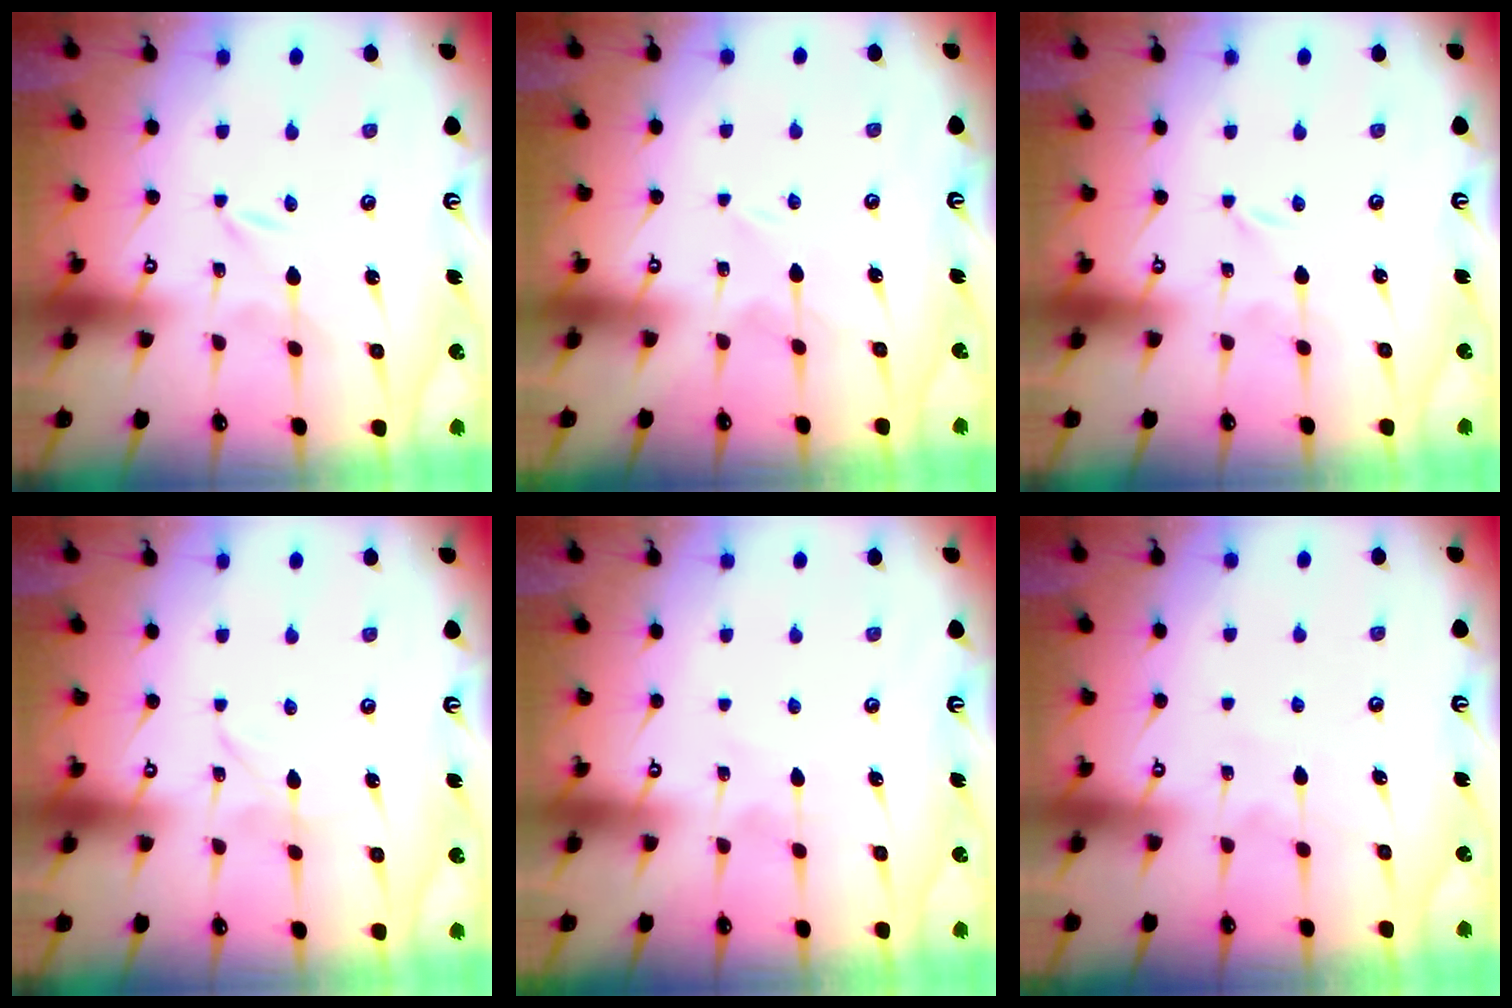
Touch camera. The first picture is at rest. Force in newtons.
{"total": 2.7, "press": 2.7, "slide": 0.4}
{"total": 0.0}
{"total": 2.9, "press": 2.9, "slide": 0.3}
{"total": 4.7, "press": 4.6, "slide": 0.3}
{"total": 4.3, "press": 4.3, "slide": 0.5}